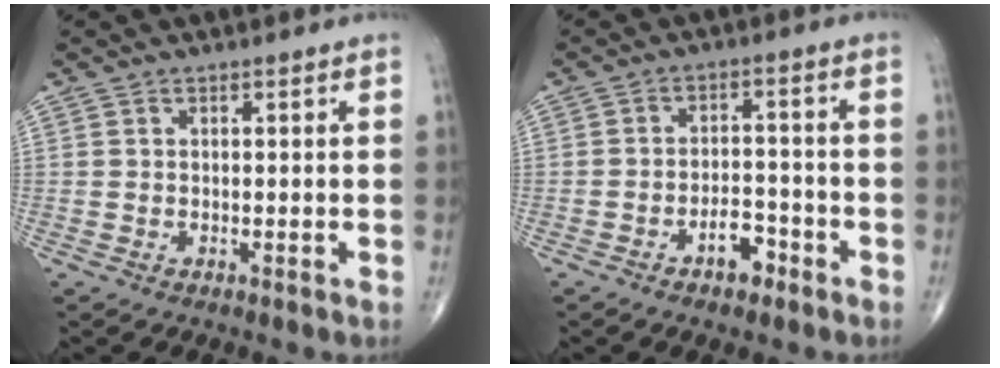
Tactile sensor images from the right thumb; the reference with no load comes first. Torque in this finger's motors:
{"motor_torque": [1.41, 0.31, 0.36, -0.63, 0.07]}